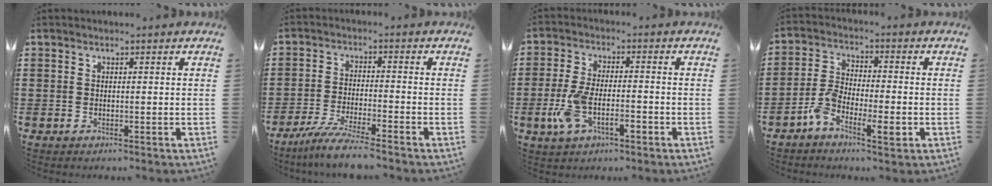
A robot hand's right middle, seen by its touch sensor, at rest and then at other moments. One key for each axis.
{"total": 5.9, "fx": -5.1, "fy": -0.3, "fz": 3.1, "tx": -0.067, "ty": -0.017, "tz": -0.098}
{"total": 7.4, "fx": -2.8, "fy": 3.2, "fz": 6.0, "tx": -0.132, "ty": -0.004, "tz": -0.055}
{"total": 6.1, "fx": -3.3, "fy": 2.4, "fz": 4.5, "tx": -0.101, "ty": 0.002, "tz": -0.067}